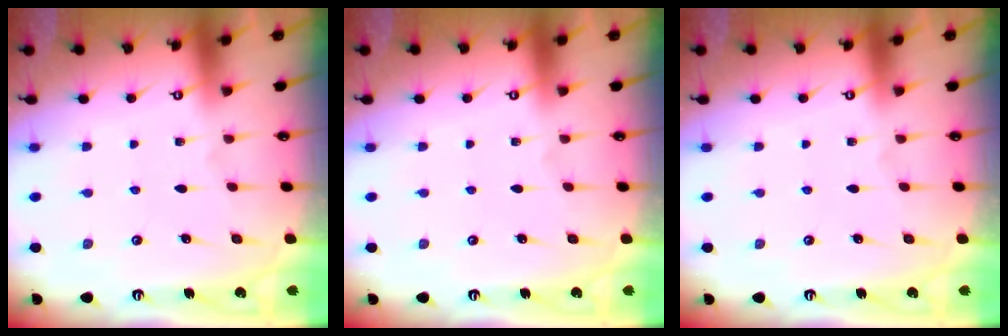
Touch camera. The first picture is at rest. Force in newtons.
{"total": 0.0}
{"total": 0.0}